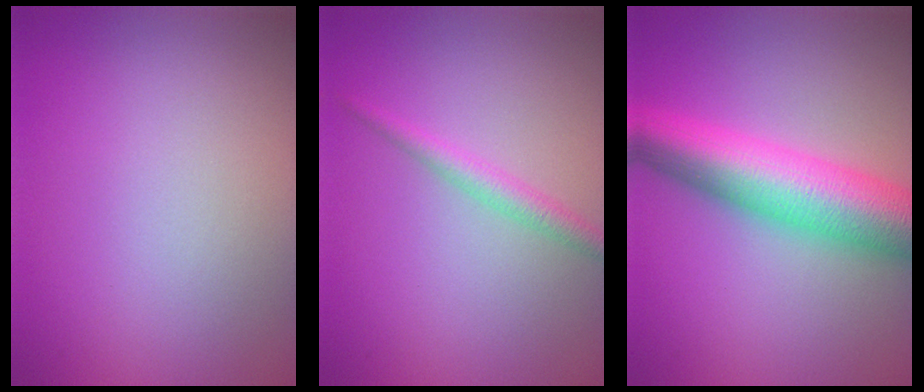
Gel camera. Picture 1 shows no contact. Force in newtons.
{"total": 1.9, "press": 1.9, "slide": 0.0}
{"total": 10.0, "press": 10.0, "slide": 0.1}